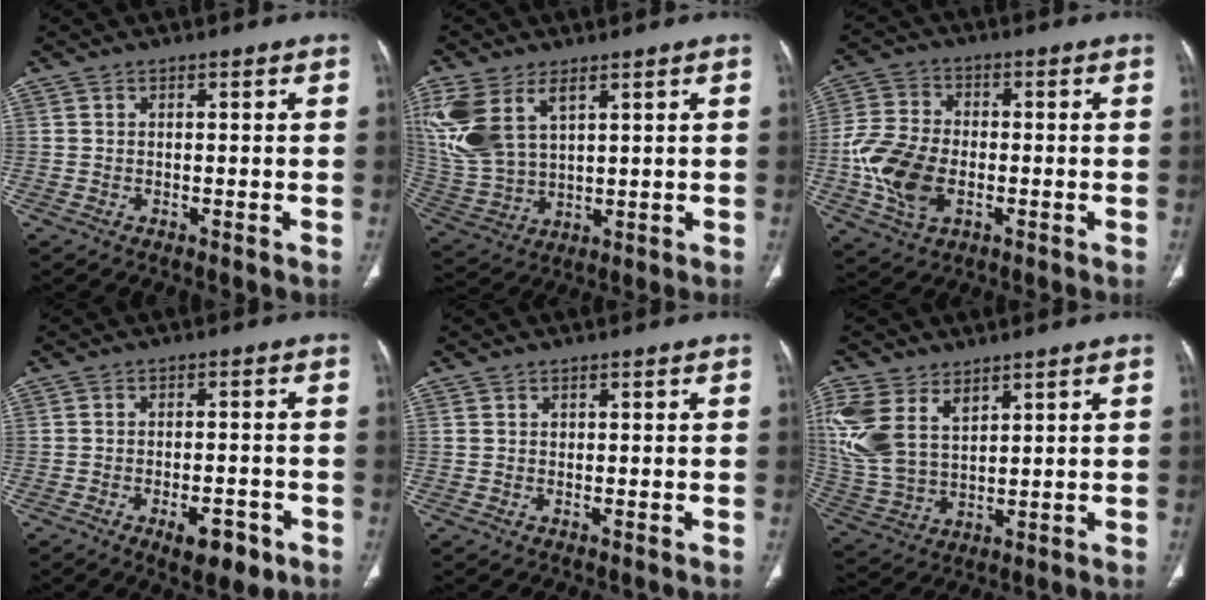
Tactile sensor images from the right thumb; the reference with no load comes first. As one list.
[{"total": 15.3, "force": [6.7, 8.6, 10.7], "torque": [-0.248, -0.013, 0.147]}, {"total": 12.5, "force": [-2.6, 8.2, 9.0], "torque": [-0.182, 0.009, -0.049]}, {"total": 7.2, "force": [-3.6, 3.2, 5.3], "torque": [-0.066, 0.013, -0.046]}, {"total": 0.5, "force": [0.2, 0.4, 0.2], "torque": [0.000, 0.003, 0.005]}, {"total": 14.1, "force": [6.5, 8.7, 9.0], "torque": [-0.208, -0.016, 0.147]}]